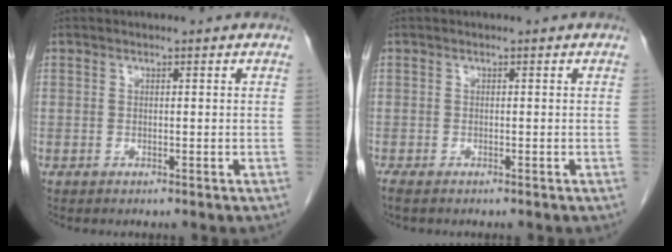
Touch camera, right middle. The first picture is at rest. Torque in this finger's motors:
{"motor_torque": [0.24, -0.16, 0.06, 0.03]}